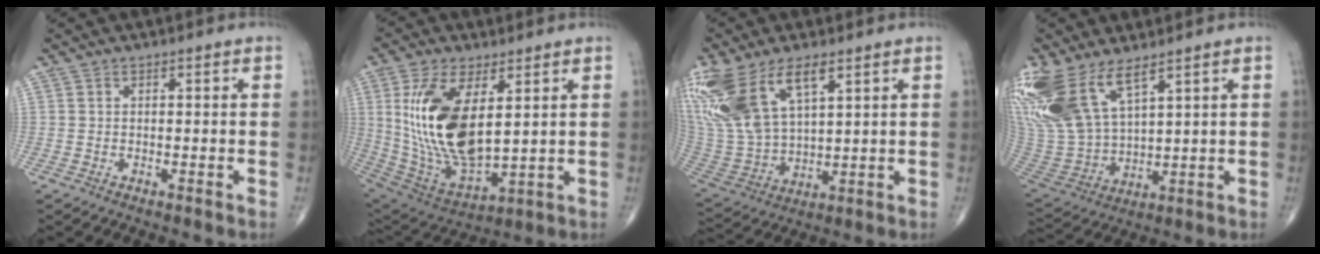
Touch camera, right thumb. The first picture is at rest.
{"total": 19.7, "force": [4.3, 9.3, 16.9], "torque": [-0.331, -0.027, 0.098]}
{"total": 19.8, "force": [9.8, 9.3, 14.4], "torque": [-0.319, -0.029, 0.208]}
{"total": 17.4, "force": [10.3, 7.3, 11.9], "torque": [-0.268, -0.040, 0.223]}